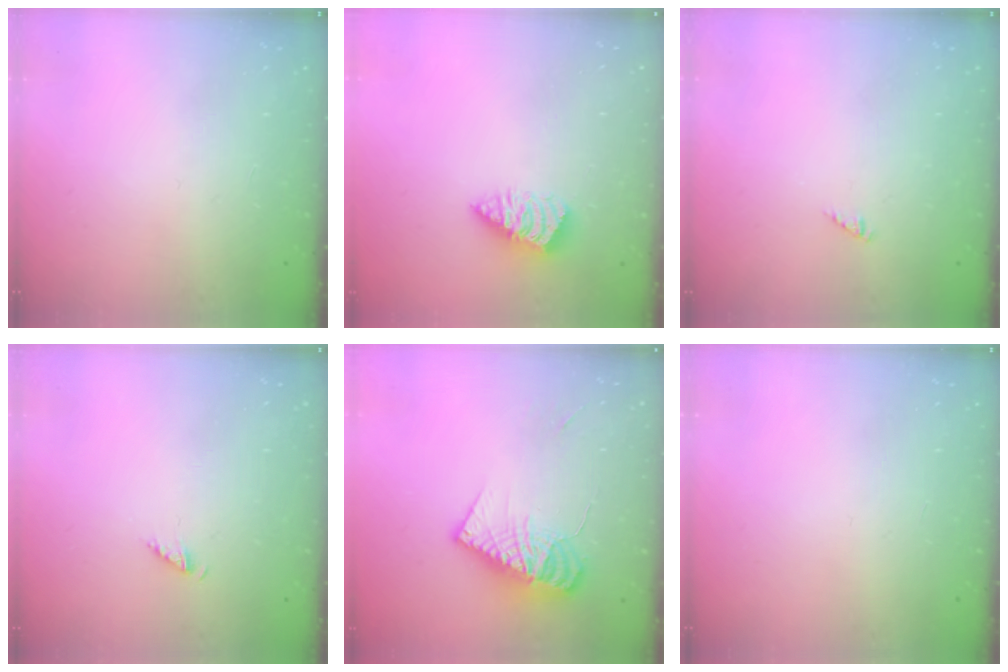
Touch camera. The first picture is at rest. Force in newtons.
{"total": 1.9, "press": 1.9, "slide": 0.4}
{"total": 0.0}
{"total": 2.2, "press": 2.1, "slide": 0.4}
{"total": 12.3, "press": 12.2, "slide": 1.3}
{"total": 0.0}